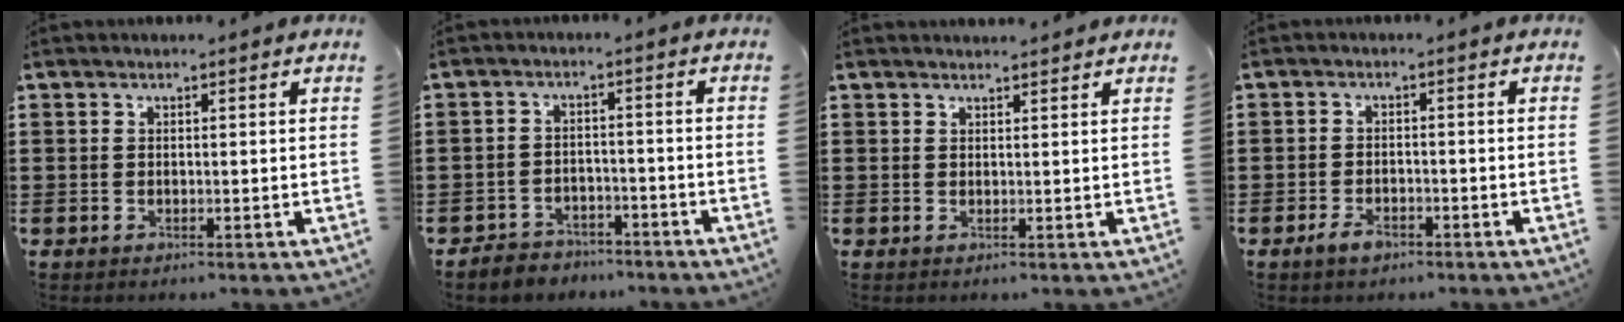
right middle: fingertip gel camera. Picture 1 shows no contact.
{"total": 3.4, "force": [-3.2, 1.0, -0.3], "torque": [-0.003, 0.001, -0.071]}
{"total": 1.1, "force": [1.1, 0.0, 0.2], "torque": [-0.006, 0.000, 0.020]}
{"total": 2.4, "force": [-1.7, 1.2, 1.1], "torque": [-0.020, 0.003, -0.034]}